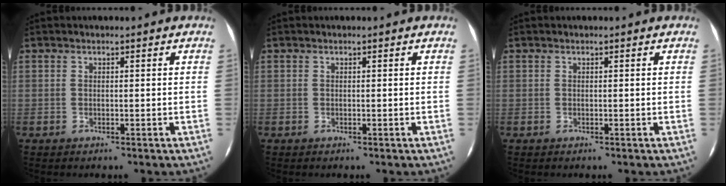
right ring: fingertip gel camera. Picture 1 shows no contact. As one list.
[{"total": 0.0}, {"total": 0.0}]